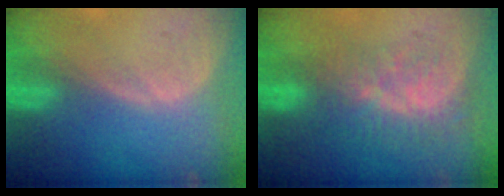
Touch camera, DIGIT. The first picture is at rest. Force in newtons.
{"total": 8.6, "press": 7.4, "slide": 4.5}